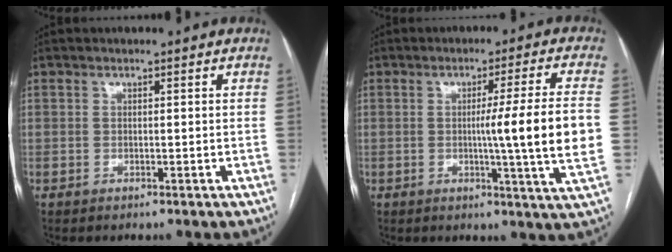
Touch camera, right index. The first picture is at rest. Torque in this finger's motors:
{"motor_torque": [1.39, 0.02, 0.64, 0.13]}